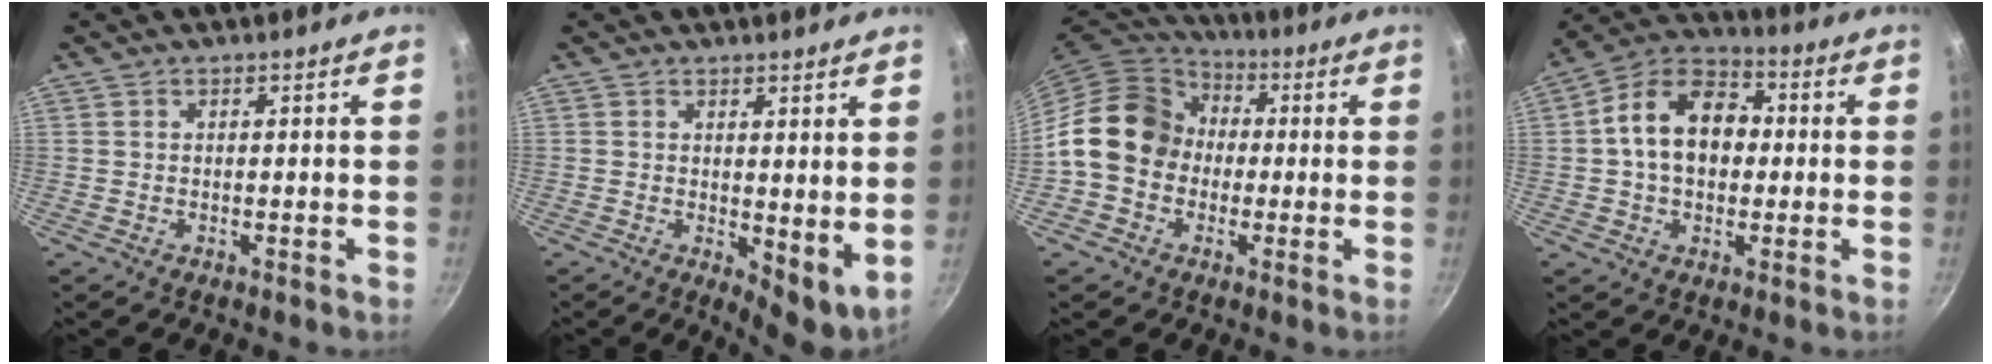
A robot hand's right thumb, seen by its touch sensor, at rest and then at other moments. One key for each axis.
{"total": 6.0, "fx": 1.3, "fy": 2.8, "fz": 5.1, "tx": -0.062, "ty": -0.011, "tz": 0.023}
{"total": 14.4, "fx": -0.3, "fy": 12.1, "fz": 7.8, "tx": -0.095, "ty": 0.036, "tz": -0.024}
{"total": 14.1, "fx": 0.8, "fy": 10.1, "fz": 9.8, "tx": -0.128, "ty": 0.031, "tz": -0.006}